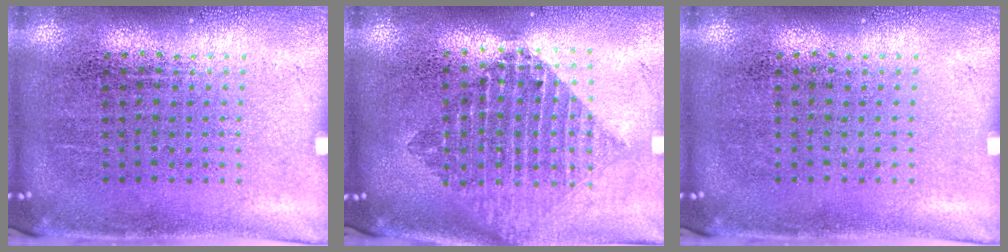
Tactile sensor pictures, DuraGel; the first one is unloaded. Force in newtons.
{"total": 2.1, "press": 1.6, "slide": 1.3}
{"total": 0.0}